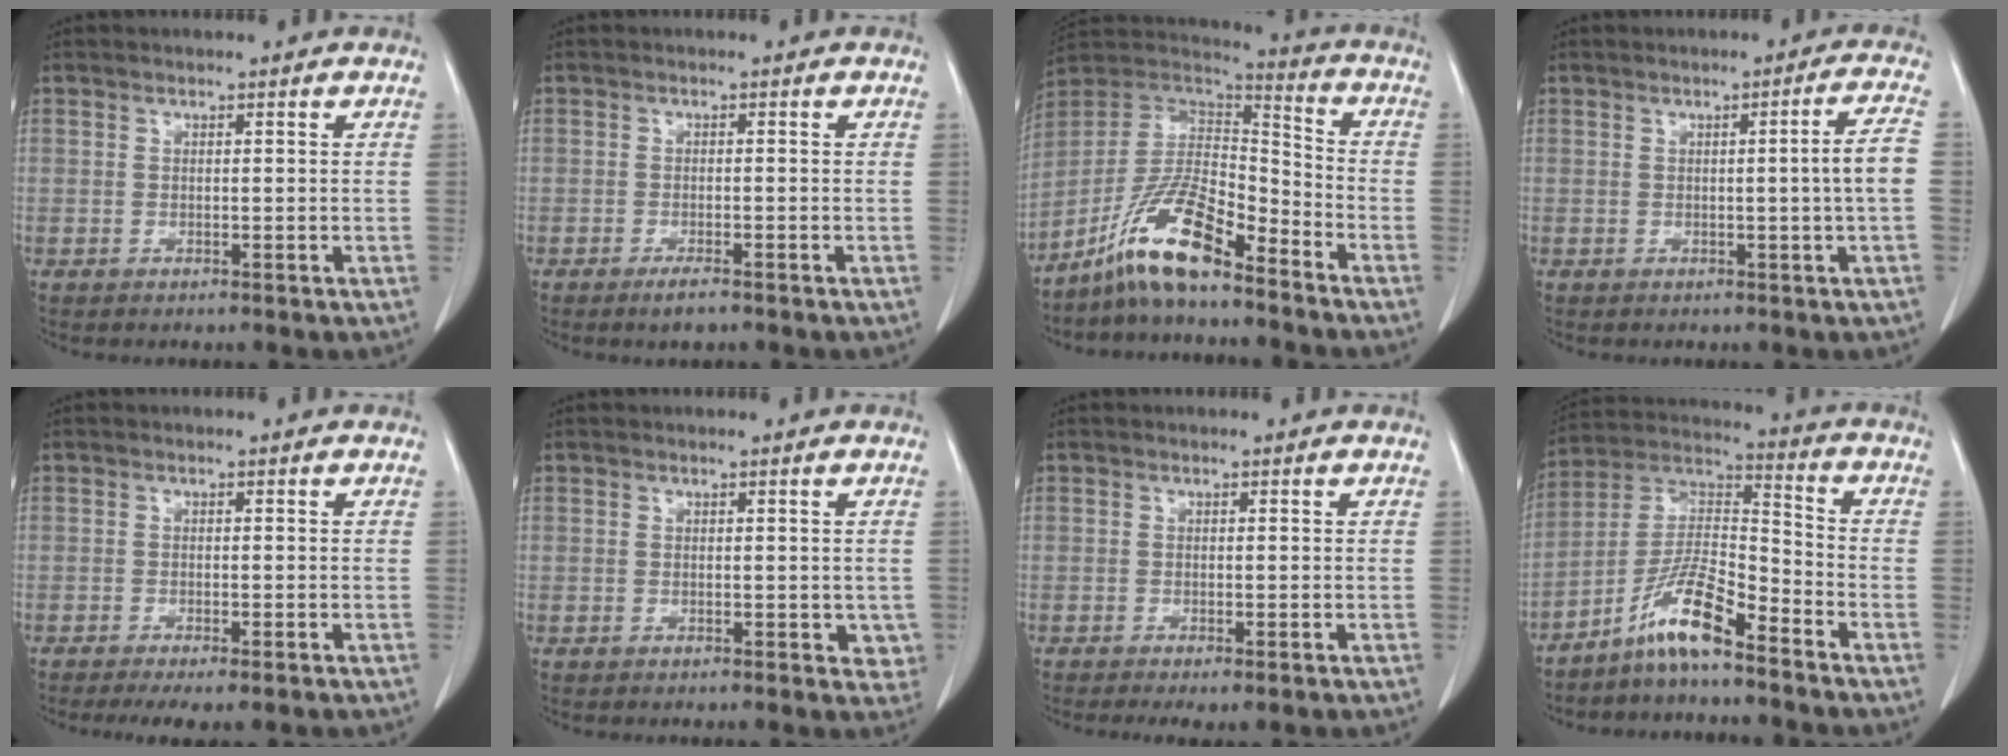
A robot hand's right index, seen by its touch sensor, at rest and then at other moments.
{"total": 2.3, "force": [-1.7, 0.4, 1.5], "torque": [-0.030, -0.004, -0.028]}
{"total": 13.1, "force": [-9.4, 2.7, 8.8], "torque": [-0.175, 0.017, -0.173]}
{"total": 4.8, "force": [-0.4, -1.1, 4.6], "torque": [-0.062, 0.000, -0.005]}
{"total": 5.7, "force": [-4.4, 1.0, 3.5], "torque": [-0.046, -0.013, -0.063]}
{"total": 3.2, "force": [-0.3, 1.8, 2.5], "torque": [-0.008, -0.003, -0.003]}
{"total": 3.2, "force": [-2.3, 0.8, 2.1], "torque": [-0.032, -0.010, -0.033]}
{"total": 10.2, "force": [-7.3, 1.0, 7.0], "torque": [-0.148, 0.008, -0.142]}